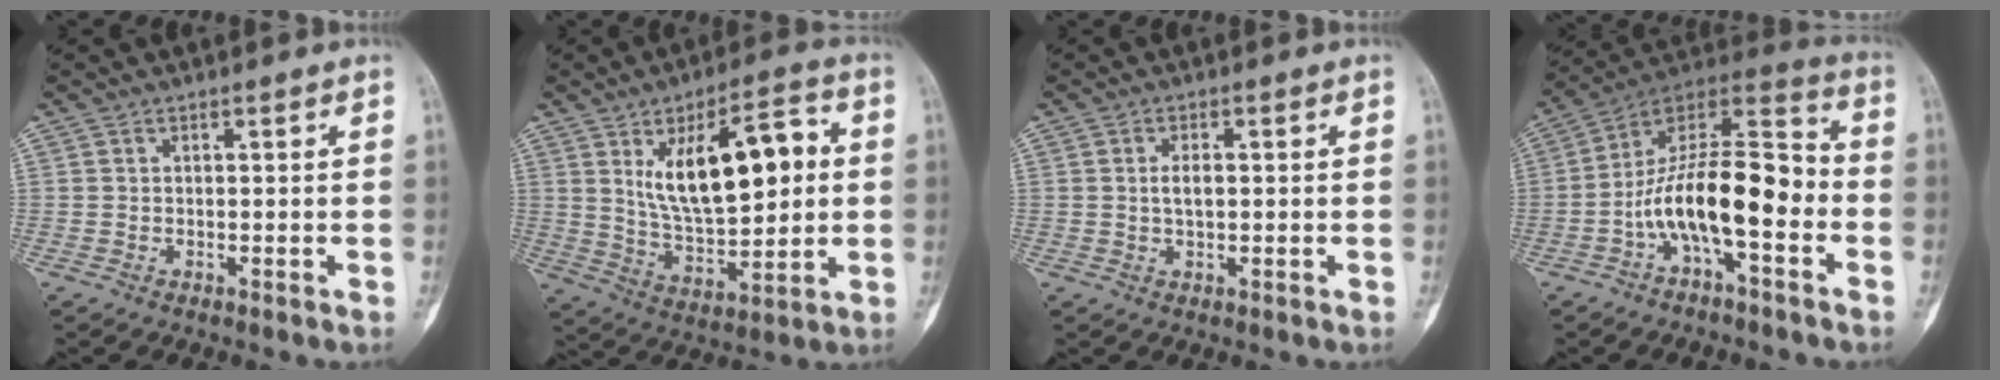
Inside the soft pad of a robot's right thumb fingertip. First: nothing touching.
{"total": 18.4, "force": [4.1, 8.4, 15.9], "torque": [-0.229, 0.000, 0.076]}
{"total": 2.5, "force": [0.2, 1.2, 2.2], "torque": [-0.039, -0.002, 0.003]}
{"total": 17.5, "force": [-4.6, 6.9, 15.4], "torque": [-0.257, 0.072, -0.086]}